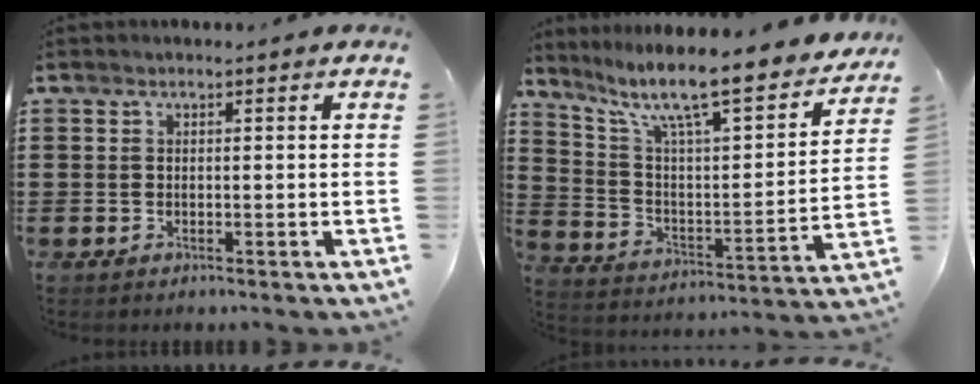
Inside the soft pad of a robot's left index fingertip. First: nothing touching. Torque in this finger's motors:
{"motor_torque": [2.14, 0.00, 0.61, 0.21]}